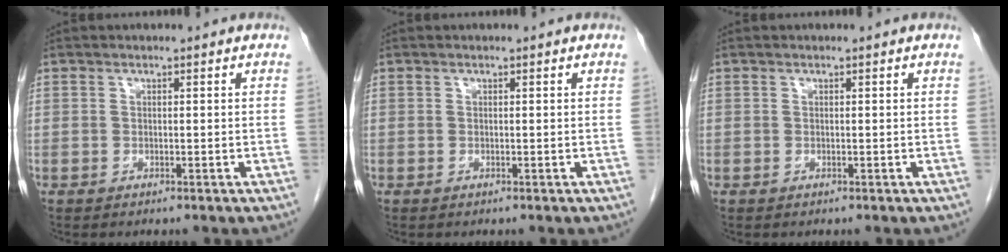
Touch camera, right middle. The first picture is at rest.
{"total": 0.0}
{"total": 0.0}